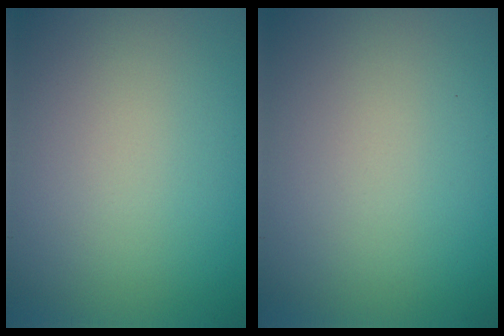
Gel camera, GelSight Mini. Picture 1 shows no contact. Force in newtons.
{"total": 0.0}